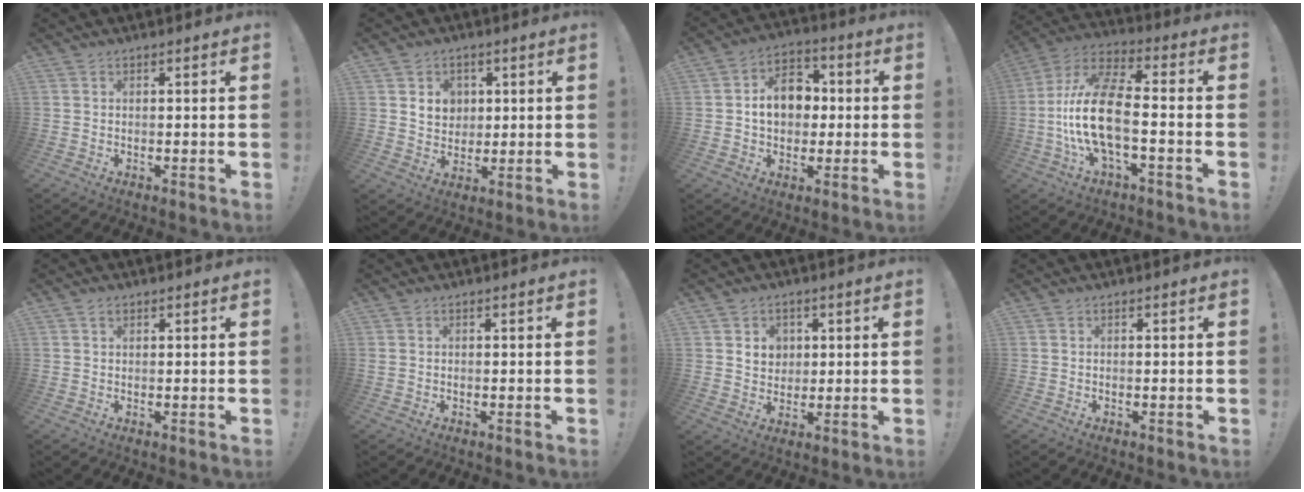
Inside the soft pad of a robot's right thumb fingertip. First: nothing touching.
{"total": 7.5, "force": [2.9, 6.4, 2.6], "torque": [-0.025, -0.018, 0.055]}
{"total": 12.4, "force": [0.6, 9.6, 7.8], "torque": [-0.102, 0.011, 0.016]}
{"total": 17.6, "force": [-2.9, 7.5, 15.7], "torque": [-0.318, 0.010, -0.053]}
{"total": 1.0, "force": [0.7, 0.7, 0.3], "torque": [-0.002, 0.000, 0.013]}
{"total": 0.0}
{"total": 6.2, "force": [2.5, 5.4, 1.9], "torque": [-0.017, -0.014, 0.044]}
{"total": 0.0}